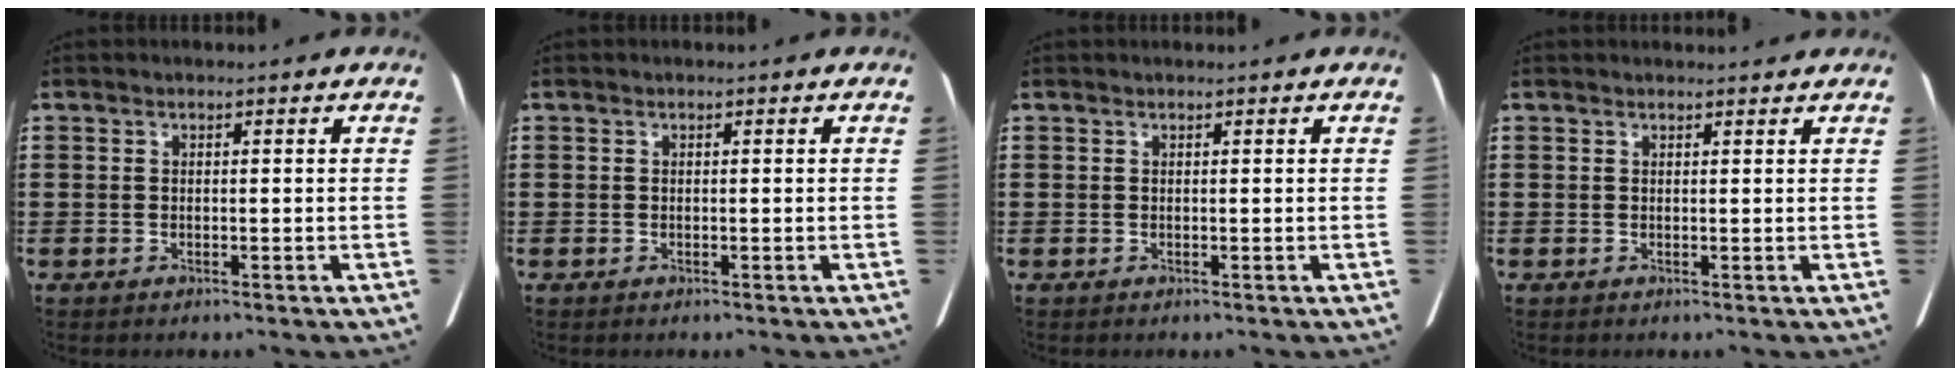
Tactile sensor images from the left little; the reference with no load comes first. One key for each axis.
{"total": 0.0}
{"total": 0.0}
{"total": 0.8, "fx": 0.7, "fy": 0.1, "fz": 0.3, "tx": 0.002, "ty": -0.002, "tz": 0.010}